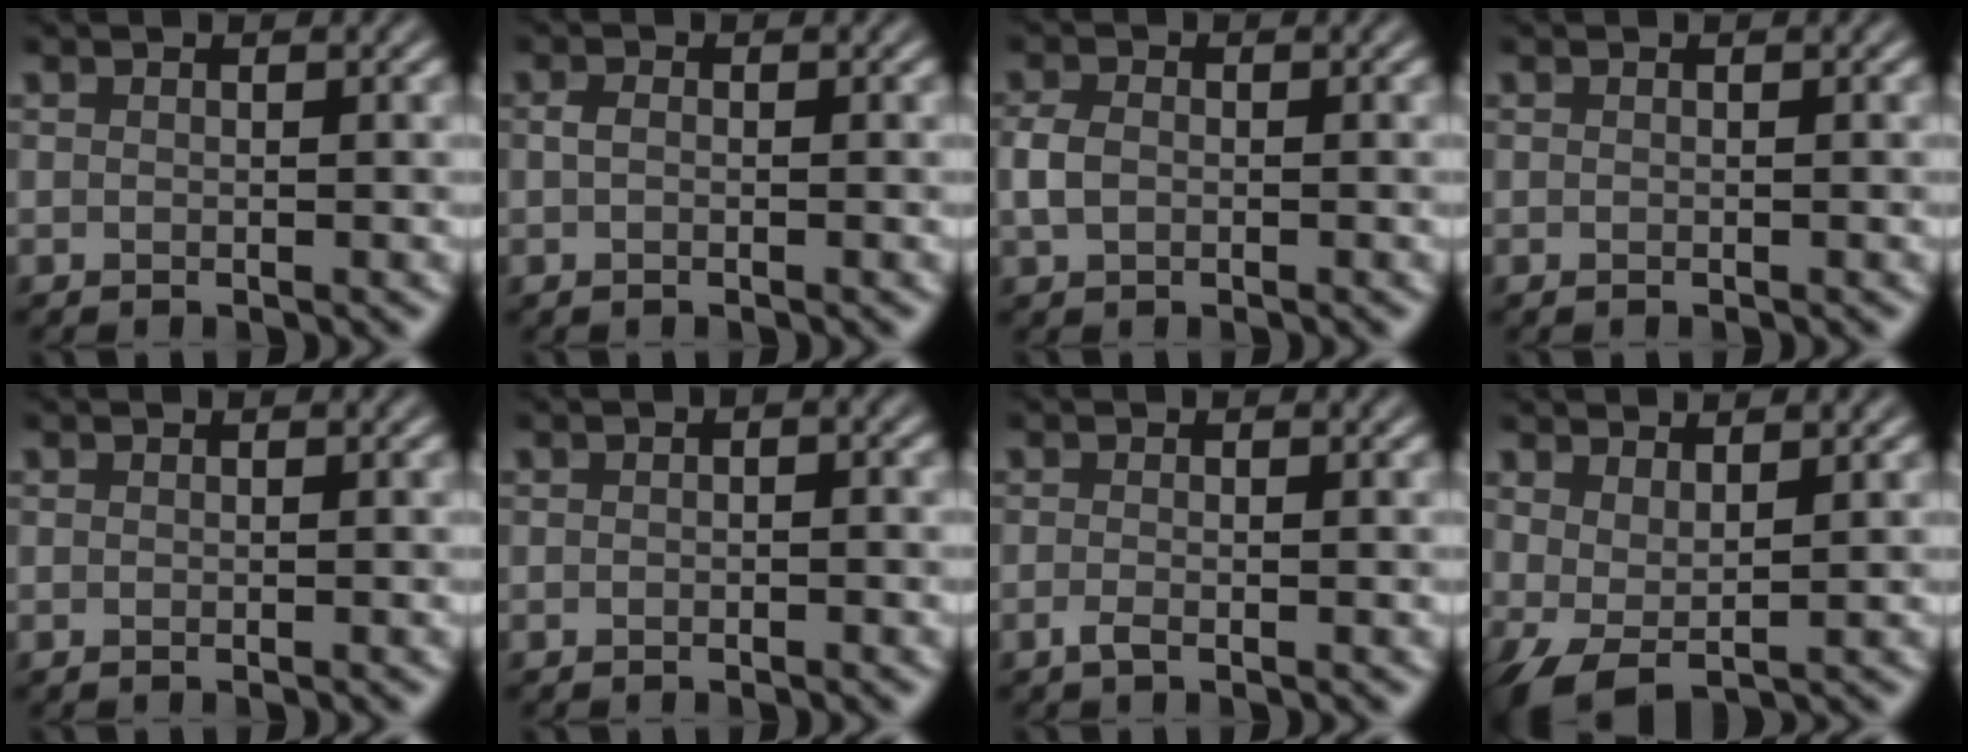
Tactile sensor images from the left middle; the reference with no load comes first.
{"total": 0.9, "force": [-0.2, 0.5, 0.8], "torque": [-0.019, 0.000, -0.004]}
{"total": 2.1, "force": [-0.3, 1.5, 1.4], "torque": [-0.031, 0.001, -0.011]}
{"total": 0.0}
{"total": 0.0}
{"total": 0.9, "force": [0.0, 0.5, 0.8], "torque": [-0.010, 0.002, -0.001]}
{"total": 1.0, "force": [-0.5, 0.3, 0.8], "torque": [-0.017, -0.002, -0.012]}
{"total": 3.1, "force": [1.0, 1.2, 2.7], "torque": [-0.056, -0.001, 0.021]}